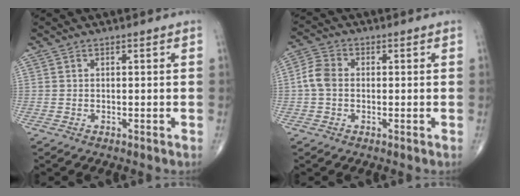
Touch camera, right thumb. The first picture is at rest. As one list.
[{"total": 4.7, "force": [-0.3, 3.5, 3.2], "torque": [-0.067, 0.014, -0.013]}]